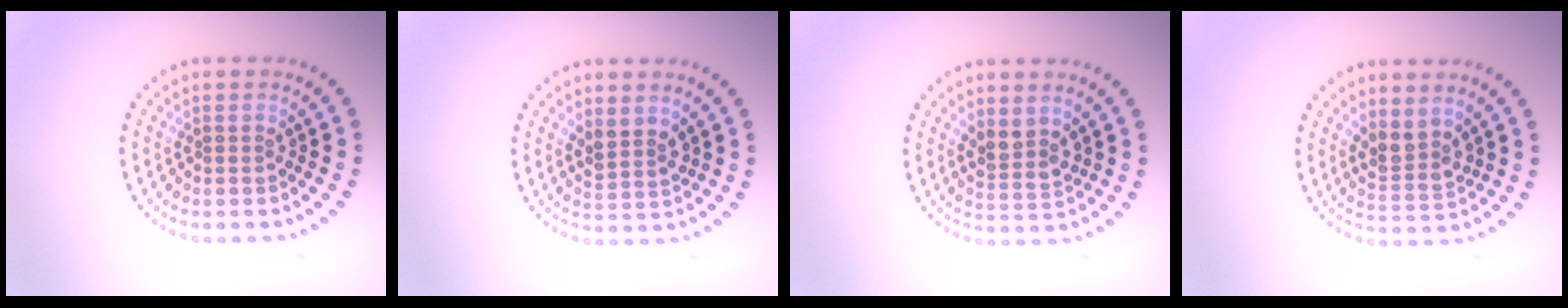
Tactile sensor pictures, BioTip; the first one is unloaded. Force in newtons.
{"total": 2.0, "press": 1.7, "slide": 1.1}
{"total": 2.2, "press": 1.8, "slide": 1.2}
{"total": 2.5, "press": 1.9, "slide": 1.6}